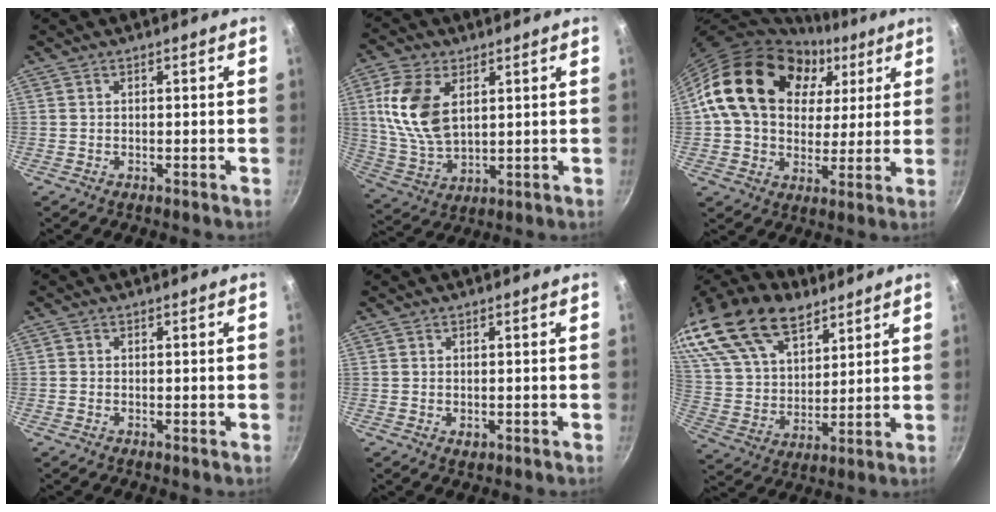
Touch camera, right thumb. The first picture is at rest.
{"total": 13.4, "force": [3.9, 7.9, 10.1], "torque": [-0.192, -0.014, 0.084]}
{"total": 22.4, "force": [7.8, 16.4, 13.1], "torque": [-0.200, 0.005, 0.131]}
{"total": 1.0, "force": [-0.2, 0.5, 0.8], "torque": [-0.012, 0.003, -0.006]}
{"total": 1.1, "force": [-0.2, 0.8, 0.7], "torque": [-0.010, -0.002, -0.002]}
{"total": 29.3, "force": [19.1, 16.2, 15.2], "torque": [-0.321, -0.014, 0.351]}